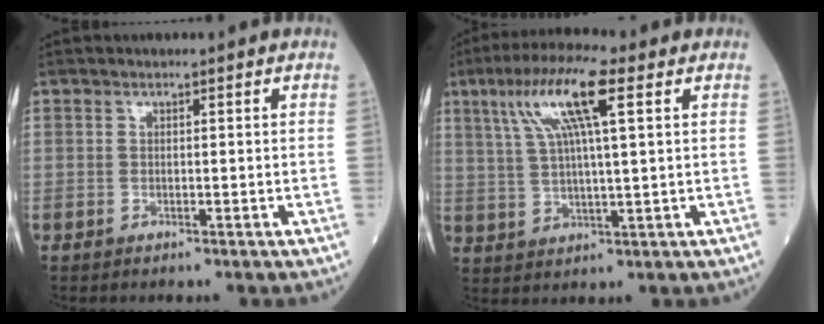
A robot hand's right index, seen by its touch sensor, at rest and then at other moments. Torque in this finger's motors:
{"motor_torque": [1.47, 0.67, 0.68, 0.21]}